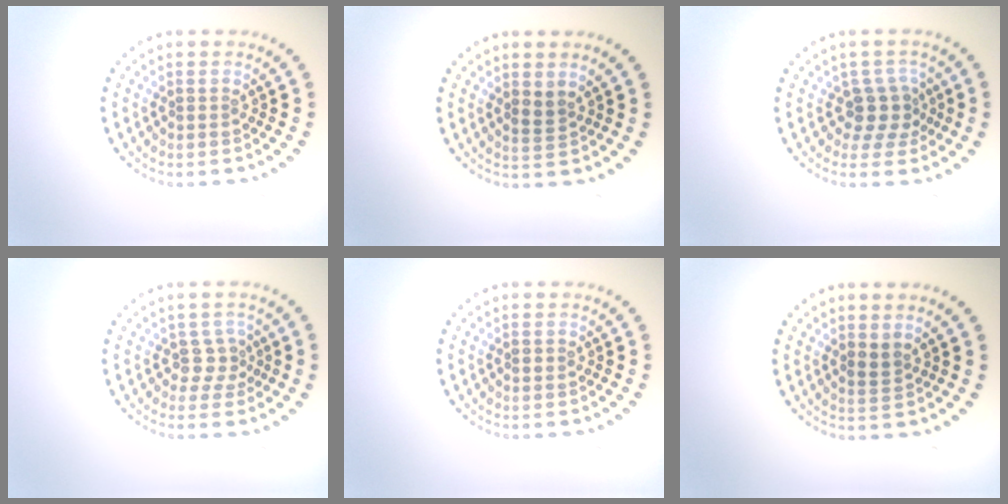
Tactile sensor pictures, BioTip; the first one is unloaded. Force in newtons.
{"total": 1.3, "press": 1.0, "slide": 0.9}
{"total": 2.6, "press": 2.0, "slide": 1.7}
{"total": 1.7, "press": 1.3, "slide": 1.1}
{"total": 0.8, "press": 0.8, "slide": 0.1}
{"total": 1.2, "press": 0.9, "slide": 0.7}